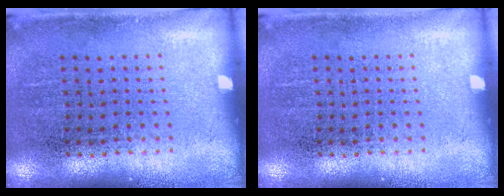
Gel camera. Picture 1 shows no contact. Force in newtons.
{"total": 0.0}